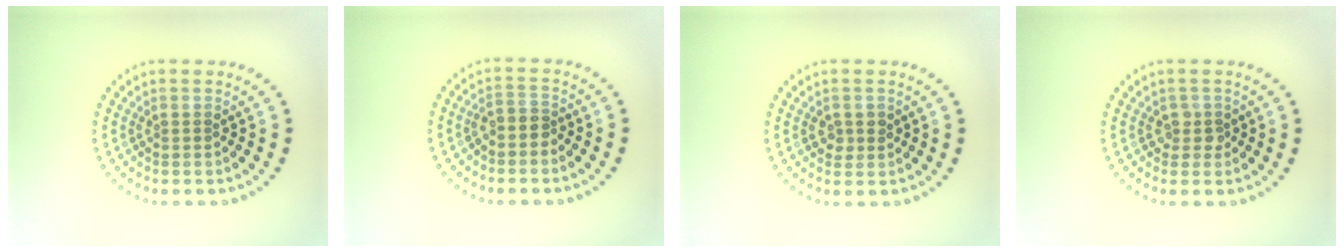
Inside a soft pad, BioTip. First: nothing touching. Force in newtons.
{"total": 1.4, "press": 1.0, "slide": 0.9}
{"total": 1.5, "press": 1.5, "slide": 0.2}
{"total": 1.1, "press": 1.0, "slide": 0.5}